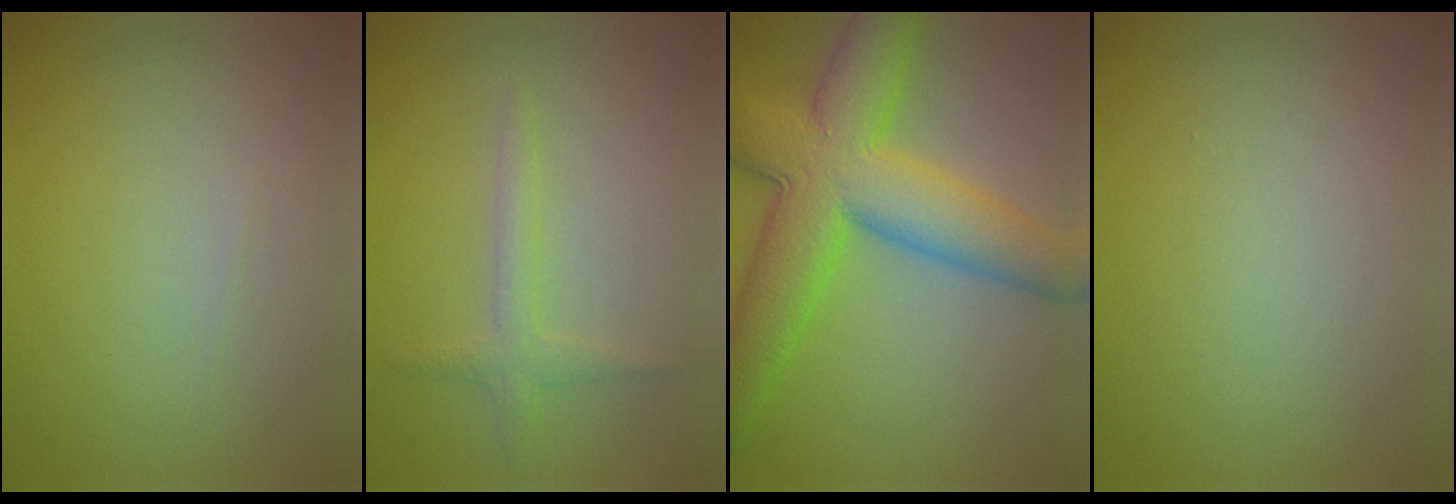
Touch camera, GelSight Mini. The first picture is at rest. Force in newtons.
{"total": 1.8, "press": 1.8, "slide": 0.0}
{"total": 10.8, "press": 10.8, "slide": 0.3}
{"total": 0.0}